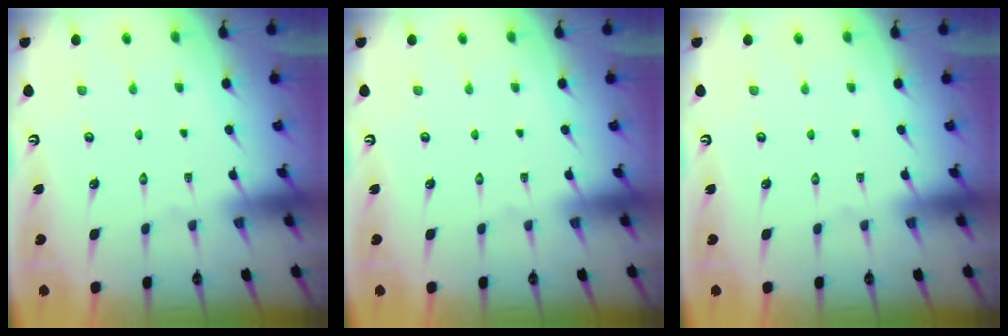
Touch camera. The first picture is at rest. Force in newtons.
{"total": 0.0}
{"total": 0.0}